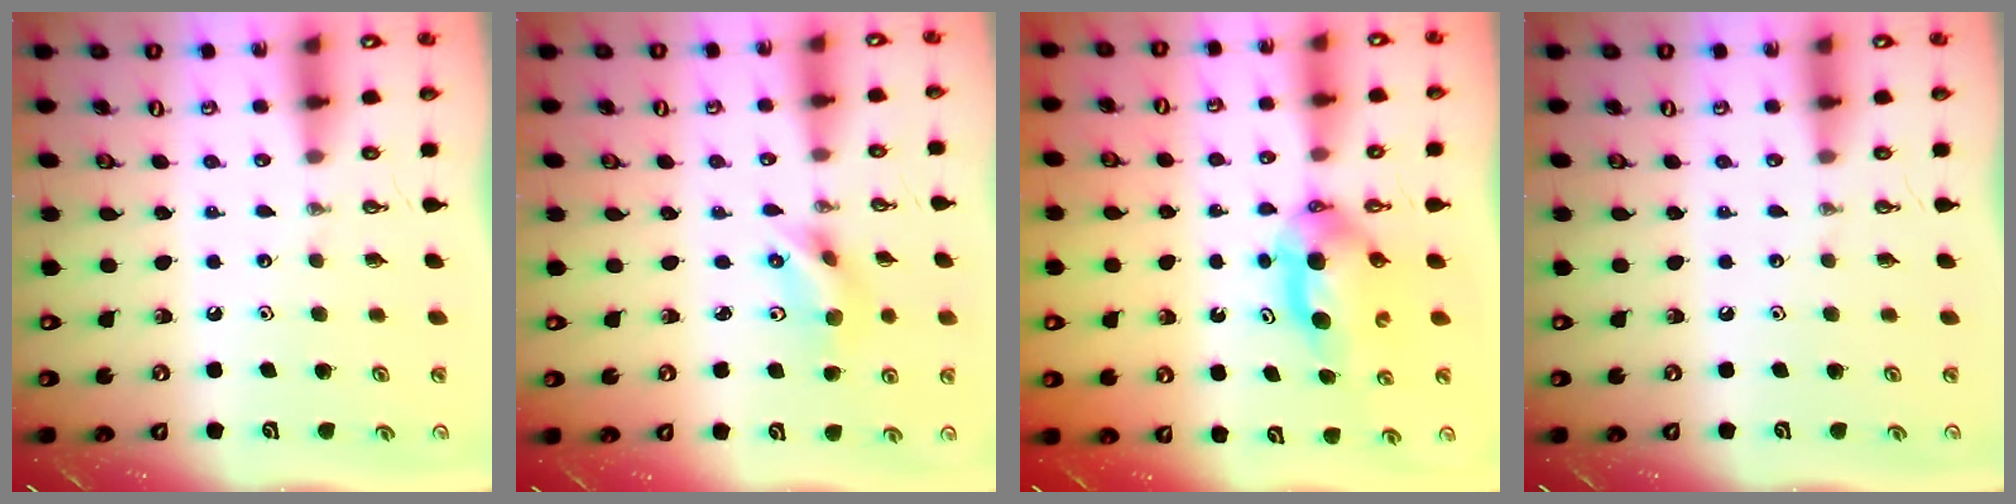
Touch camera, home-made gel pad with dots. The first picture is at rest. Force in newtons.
{"total": 5.6, "press": 4.5, "slide": 3.3}
{"total": 5.6, "press": 5.3, "slide": 2.0}
{"total": 0.0}